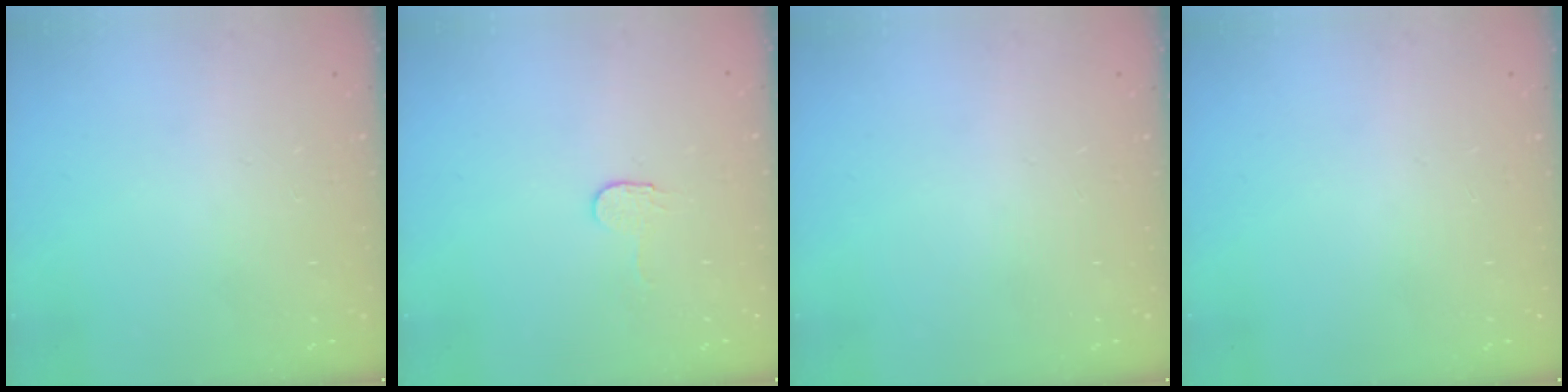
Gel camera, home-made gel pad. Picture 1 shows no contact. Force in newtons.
{"total": 2.9, "press": 2.9, "slide": 0.3}
{"total": 0.0}
{"total": 0.0}